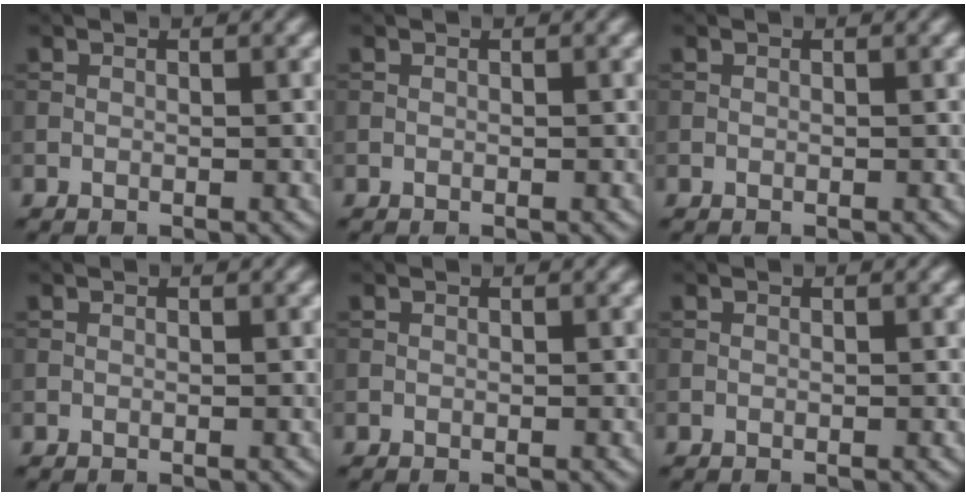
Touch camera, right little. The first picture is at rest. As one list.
[{"total": 0.0}, {"total": 0.0}, {"total": 0.0}, {"total": 0.0}, {"total": 0.0}]